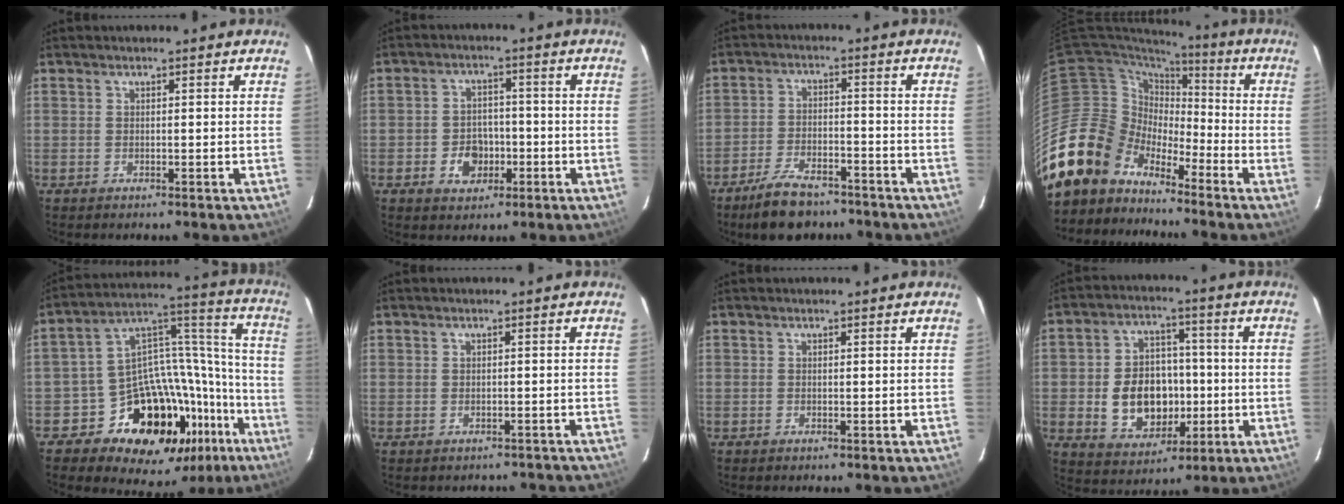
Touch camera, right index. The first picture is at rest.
{"total": 6.1, "force": [-2.5, 4.8, 2.7], "torque": [-0.065, 0.014, -0.030]}
{"total": 10.1, "force": [-8.0, 4.0, 4.7], "torque": [-0.113, 0.001, -0.131]}
{"total": 15.5, "force": [-12.2, 9.3, 1.7], "torque": [-0.058, 0.031, -0.229]}
{"total": 23.1, "force": [-14.2, 14.7, 10.7], "torque": [-0.157, 0.079, -0.196]}
{"total": 3.9, "force": [-3.1, 2.2, 0.5], "torque": [0.005, 0.015, -0.028]}
{"total": 0.0}
{"total": 12.6, "force": [-2.1, 9.6, 7.9], "torque": [-0.171, 0.018, -0.013]}